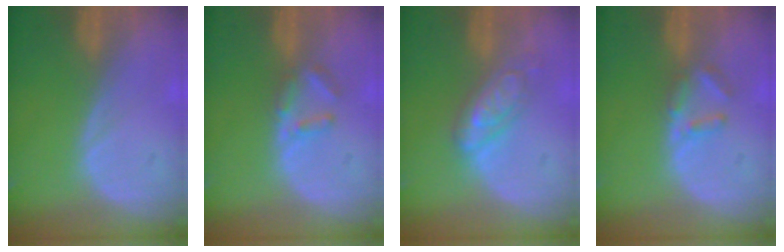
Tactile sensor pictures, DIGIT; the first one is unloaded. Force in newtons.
{"total": 3.0, "press": 3.0, "slide": 0.4}
{"total": 6.0, "press": 5.9, "slide": 0.4}
{"total": 3.0, "press": 3.0, "slide": 0.4}